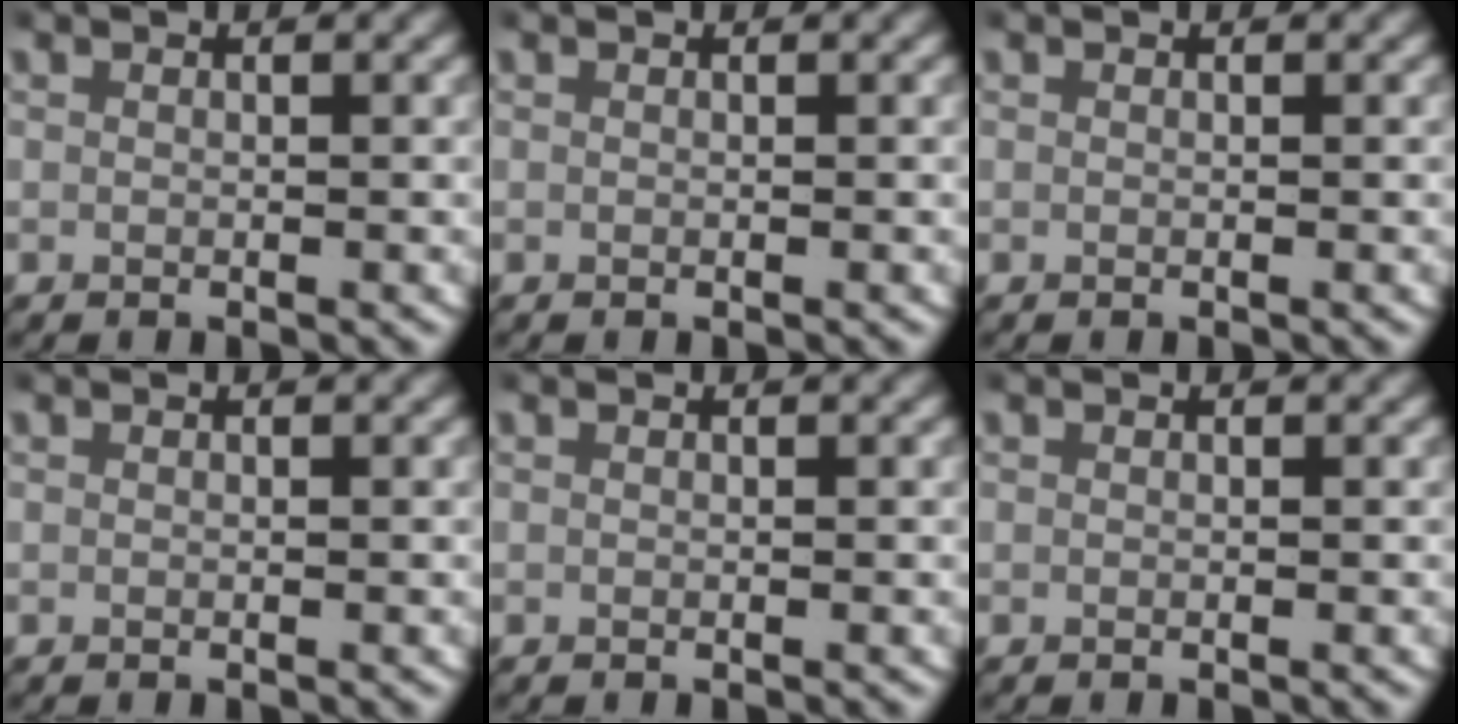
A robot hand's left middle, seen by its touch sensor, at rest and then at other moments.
{"total": 0.0}
{"total": 0.0}
{"total": 0.0}
{"total": 0.0}
{"total": 0.0}